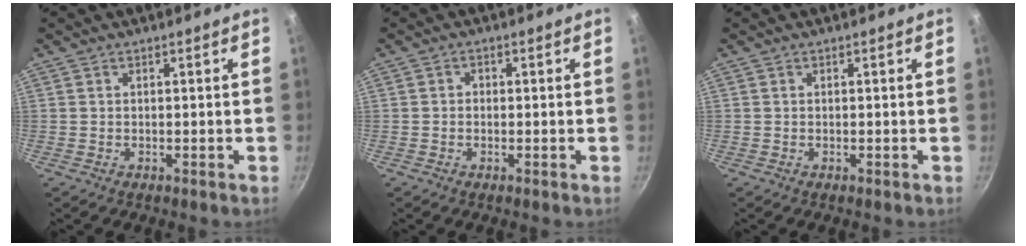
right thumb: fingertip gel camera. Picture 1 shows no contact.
{"total": 1.2, "force": [-0.1, 1.1, 0.5], "torque": [-0.006, 0.005, -0.004]}
{"total": 0.0}